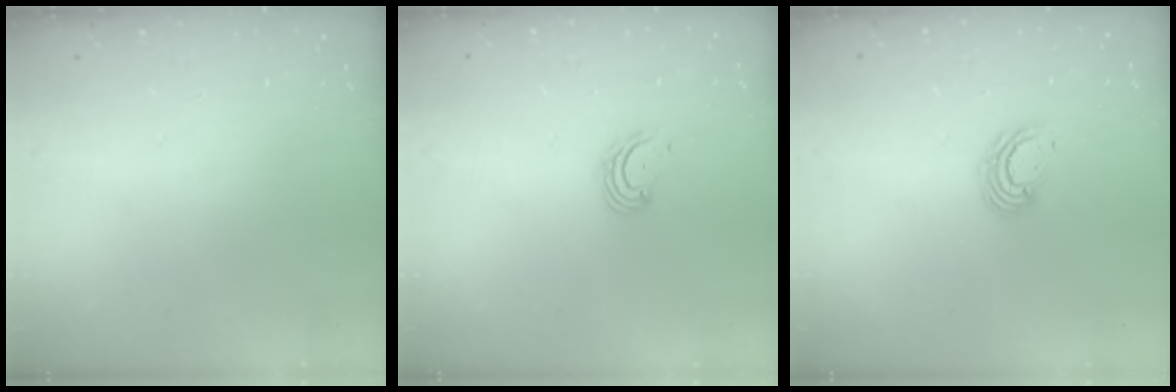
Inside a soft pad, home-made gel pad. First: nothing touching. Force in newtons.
{"total": 3.3, "press": 3.3, "slide": 0.4}
{"total": 4.9, "press": 4.8, "slide": 0.2}